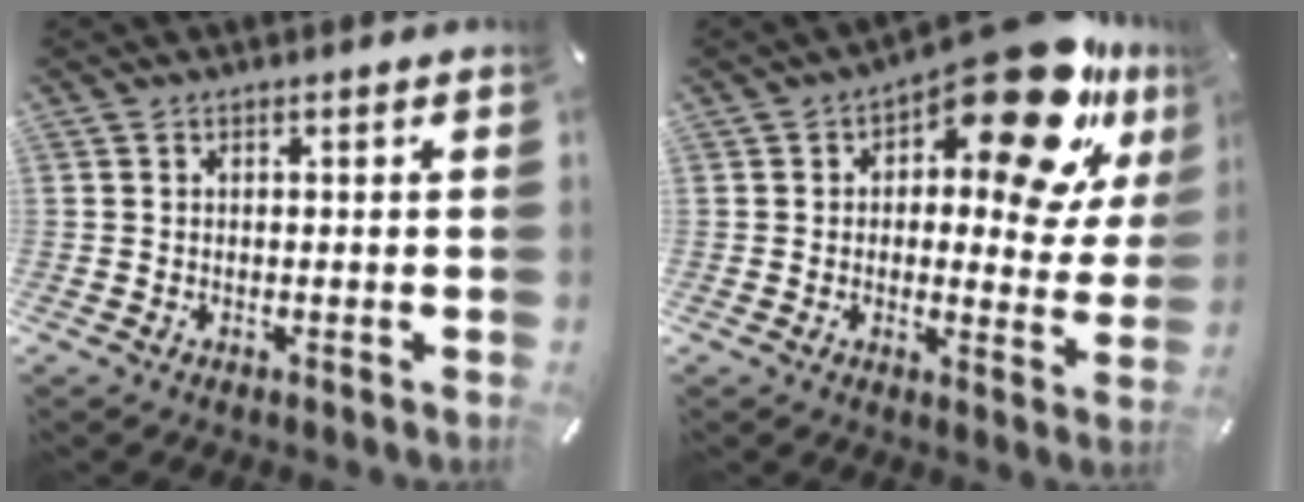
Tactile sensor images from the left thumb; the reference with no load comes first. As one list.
[{"total": 20.5, "force": [12.3, 7.9, 14.3], "torque": [-0.182, -0.095, 0.201]}]